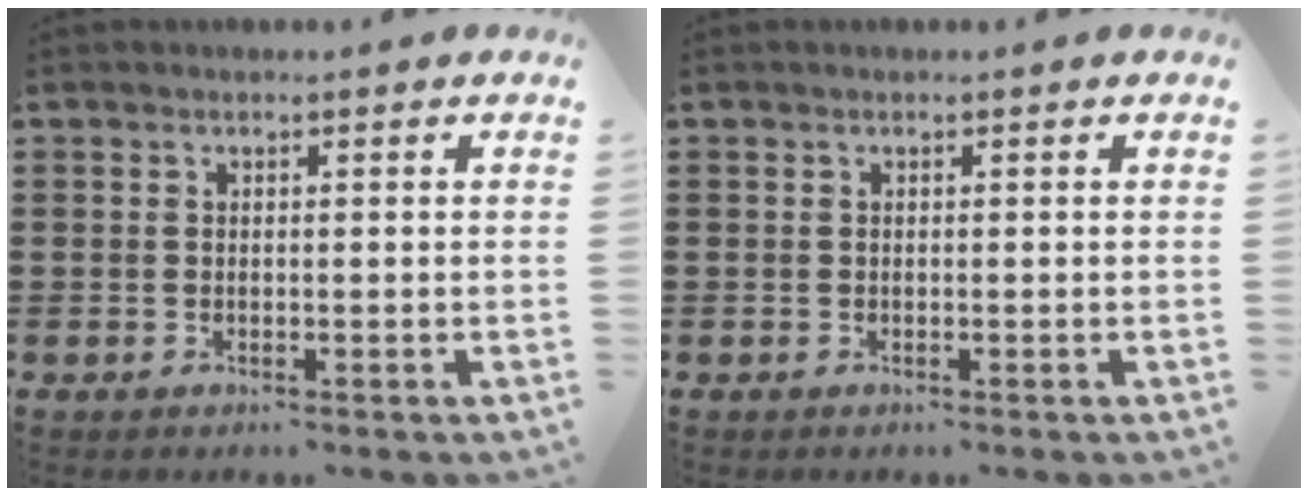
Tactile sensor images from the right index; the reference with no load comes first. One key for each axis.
{"total": 0.0}